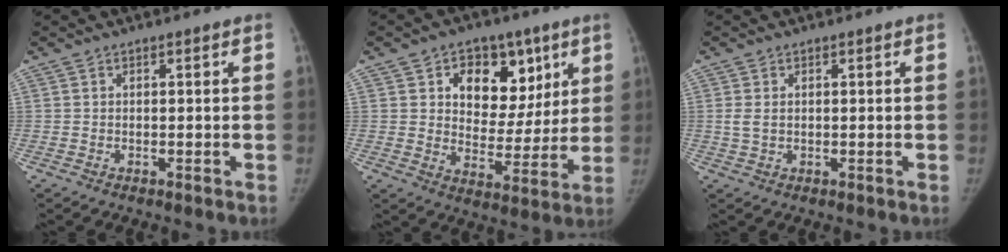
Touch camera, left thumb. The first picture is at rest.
{"total": 14.8, "force": [6.4, 10.4, 8.5], "torque": [-0.063, -0.024, 0.100]}
{"total": 2.4, "force": [0.4, 1.6, 1.8], "torque": [-0.039, 0.003, 0.012]}